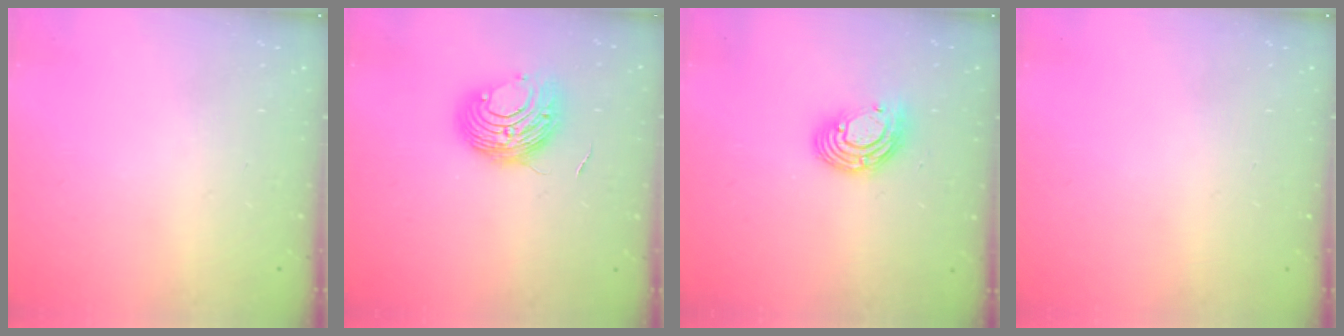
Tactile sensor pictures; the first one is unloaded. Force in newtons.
{"total": 9.7, "press": 9.6, "slide": 0.6}
{"total": 10.3, "press": 10.3, "slide": 1.0}
{"total": 0.0}